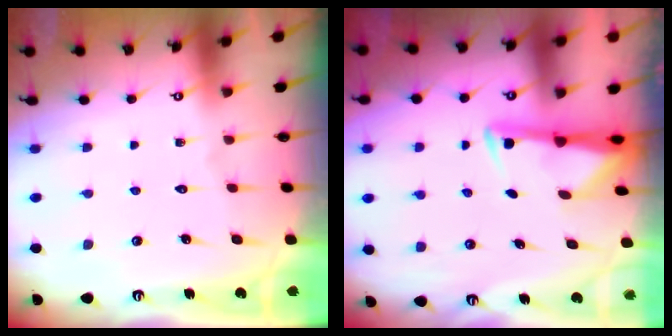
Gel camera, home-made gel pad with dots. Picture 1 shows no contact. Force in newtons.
{"total": 2.9, "press": 2.9, "slide": 0.5}